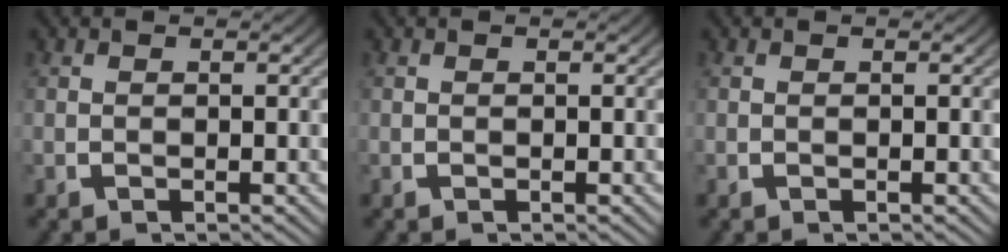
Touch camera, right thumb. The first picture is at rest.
{"total": 0.0}
{"total": 0.0}